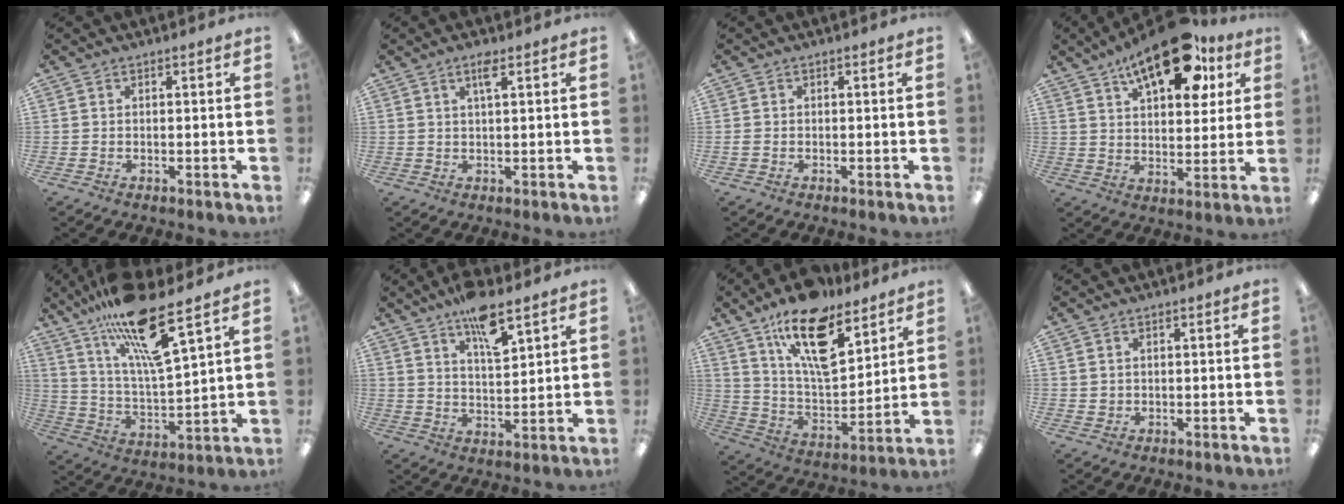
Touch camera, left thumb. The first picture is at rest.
{"total": 3.2, "force": [1.8, 0.7, 2.6], "torque": [-0.042, -0.001, 0.027]}
{"total": 0.6, "force": [-0.3, 0.5, 0.3], "torque": [-0.005, 0.000, -0.007]}
{"total": 19.0, "force": [11.3, 8.4, 12.7], "torque": [-0.184, -0.045, 0.183]}
{"total": 18.0, "force": [12.9, 3.0, 12.2], "torque": [-0.223, -0.068, 0.211]}
{"total": 8.6, "force": [5.9, 3.7, 5.0], "torque": [-0.066, -0.034, 0.099]}
{"total": 18.4, "force": [12.3, 7.4, 11.5], "torque": [-0.201, -0.067, 0.213]}
{"total": 0.8, "force": [0.2, 0.8, 0.0], "torque": [0.000, 0.003, 0.004]}